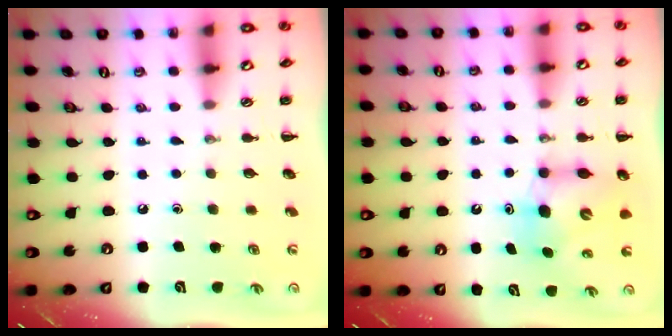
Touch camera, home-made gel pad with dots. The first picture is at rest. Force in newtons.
{"total": 7.3, "press": 7.2, "slide": 1.4}